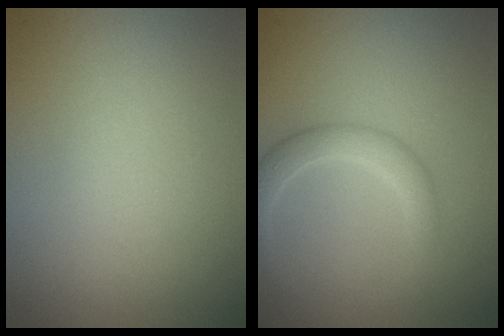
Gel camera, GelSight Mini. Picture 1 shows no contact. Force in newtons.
{"total": 2.5, "press": 2.5, "slide": 0.0}